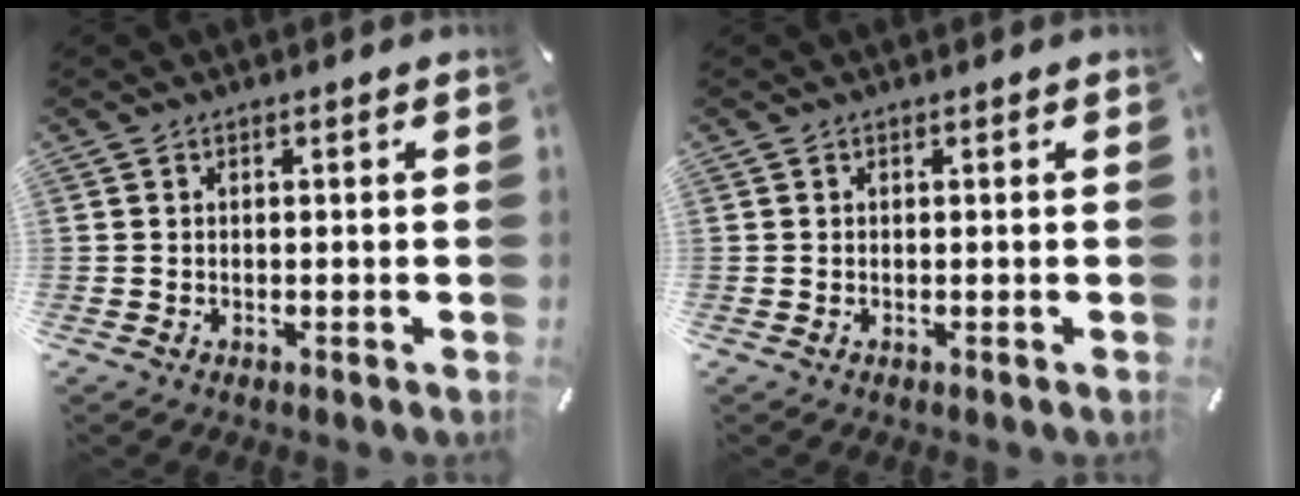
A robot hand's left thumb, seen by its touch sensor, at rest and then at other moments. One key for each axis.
{"total": 0.0}